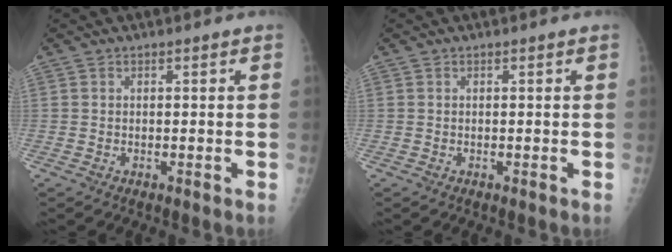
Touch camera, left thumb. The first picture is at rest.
{"total": 0.0}